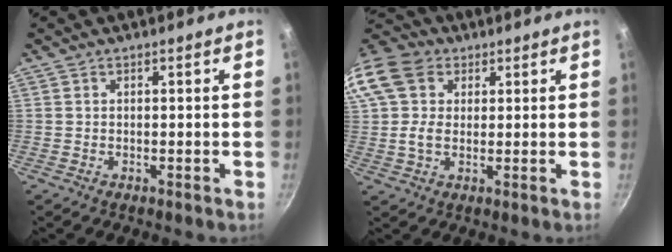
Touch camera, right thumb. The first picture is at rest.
{"total": 16.3, "force": [5.0, 12.5, 9.2], "torque": [-0.201, 0.025, 0.080]}